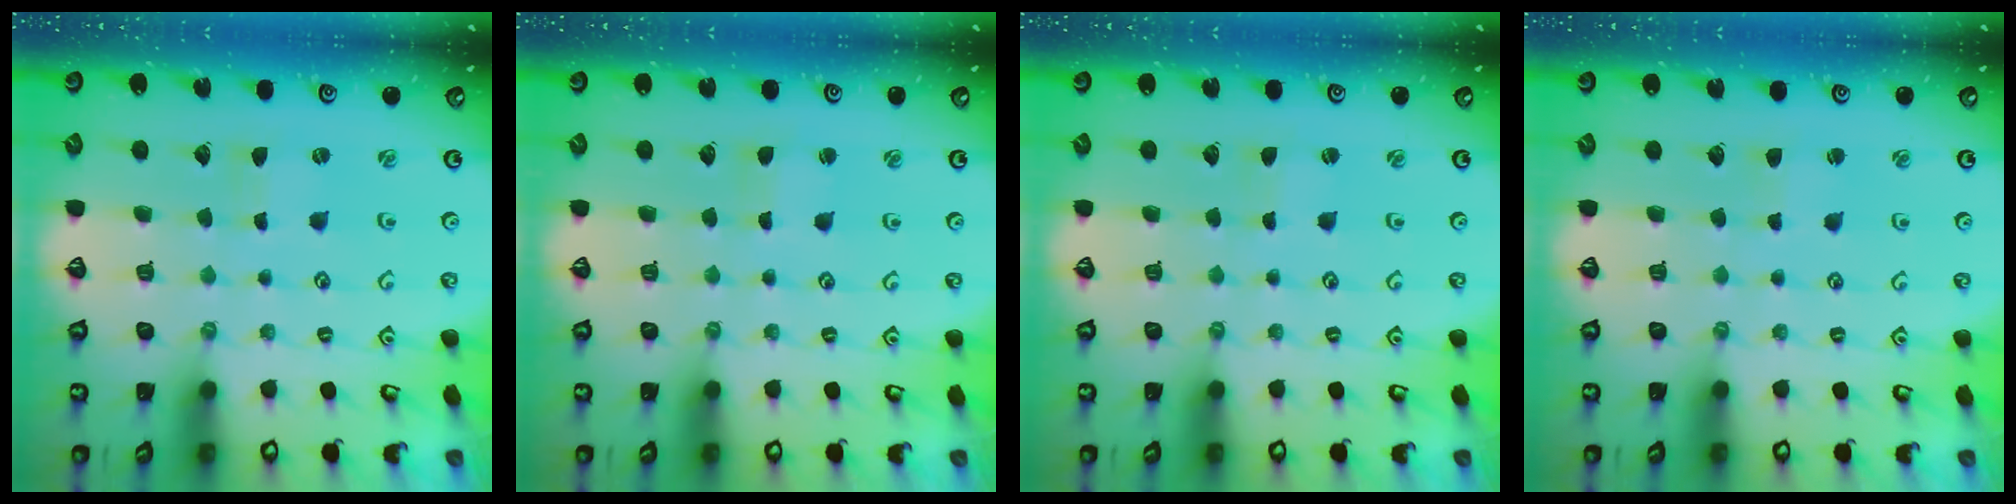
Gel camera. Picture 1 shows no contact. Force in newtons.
{"total": 2.1, "press": 2.1, "slide": 0.3}
{"total": 0.5, "press": 0.4, "slide": 0.3}
{"total": 2.1, "press": 2.1, "slide": 0.3}